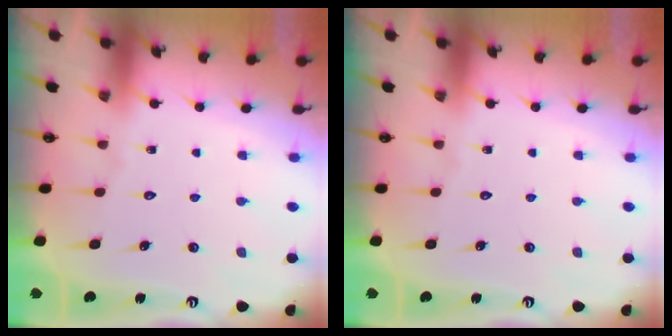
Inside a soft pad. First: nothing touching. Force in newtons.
{"total": 0.0}